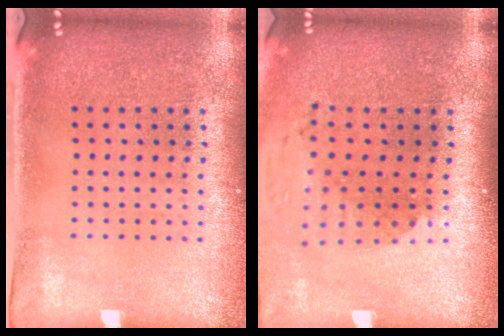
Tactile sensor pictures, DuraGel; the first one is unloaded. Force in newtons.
{"total": 1.9, "press": 1.4, "slide": 1.3}